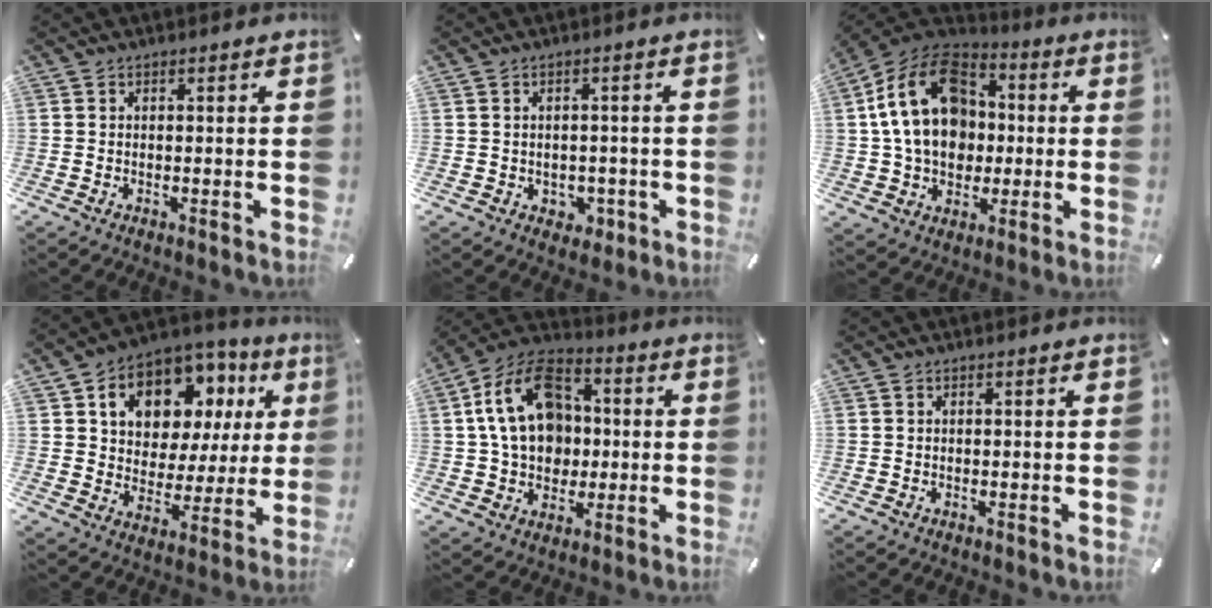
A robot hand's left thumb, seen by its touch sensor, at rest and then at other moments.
{"total": 3.0, "force": [-0.7, 2.8, 1.0], "torque": [-0.001, -0.002, -0.016]}
{"total": 20.0, "force": [1.4, 15.8, 12.2], "torque": [-0.244, 0.017, 0.026]}
{"total": 12.7, "force": [6.6, 9.5, 5.2], "torque": [-0.090, -0.042, 0.121]}
{"total": 17.7, "force": [1.0, 14.0, 10.8], "torque": [-0.210, 0.015, 0.020]}
{"total": 0.0}